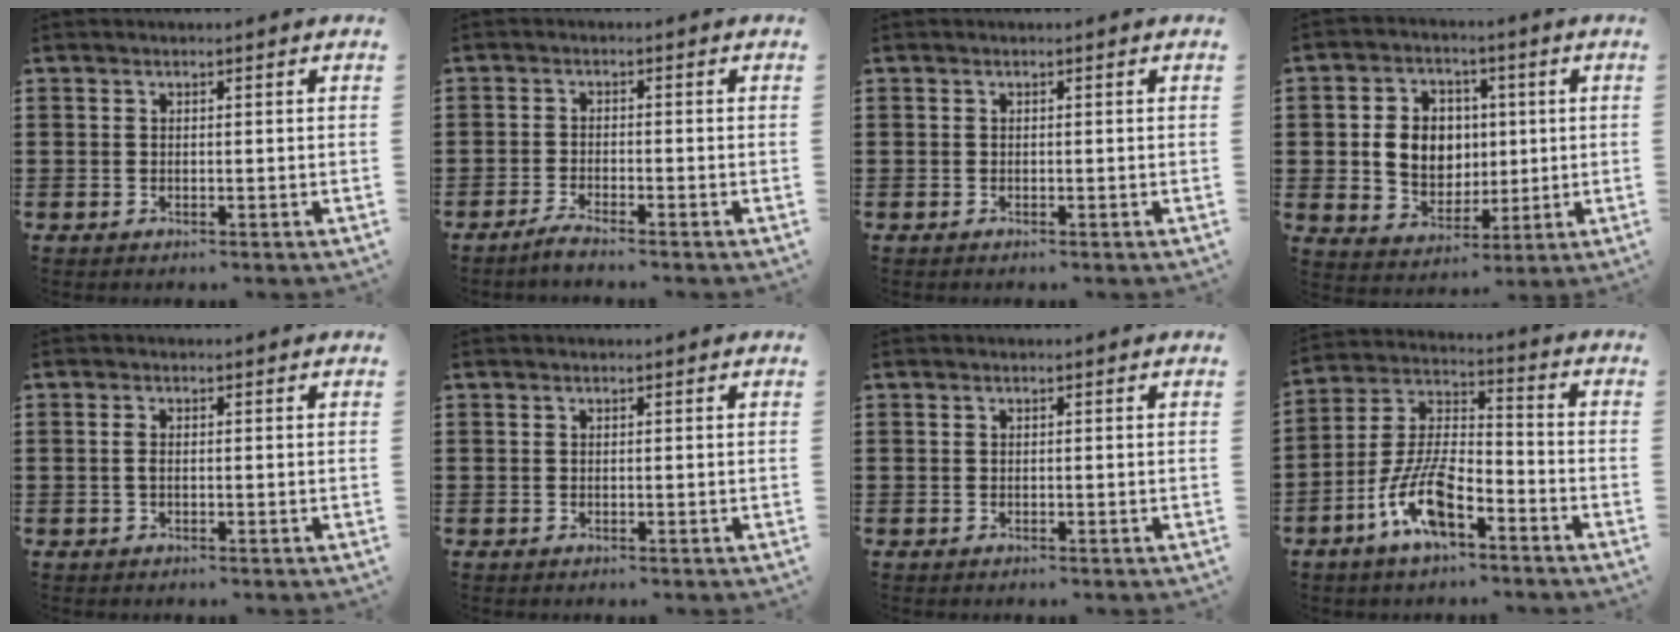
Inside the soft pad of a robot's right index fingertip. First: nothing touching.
{"total": 2.0, "force": [-1.8, -0.3, 0.7], "torque": [-0.012, 0.002, -0.034]}
{"total": 0.0}
{"total": 7.4, "force": [0.5, 6.3, 3.8], "torque": [-0.078, 0.014, 0.007]}
{"total": 1.3, "force": [-0.1, 0.5, 1.2], "torque": [-0.030, -0.003, -0.006]}
{"total": 0.0}
{"total": 0.0}
{"total": 10.8, "force": [-6.3, 3.9, 7.9], "torque": [-0.182, -0.004, -0.121]}